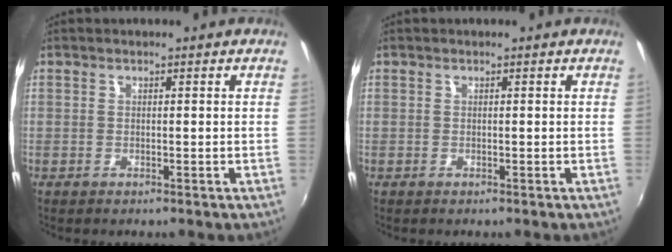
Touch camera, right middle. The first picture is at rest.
{"total": 0.0}